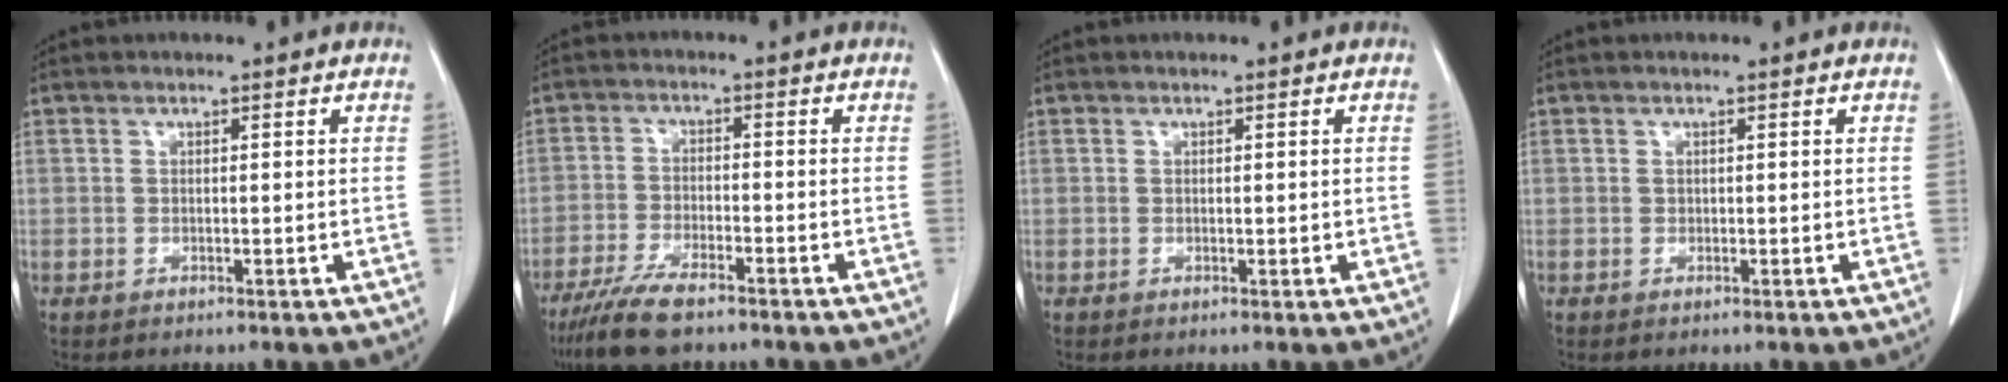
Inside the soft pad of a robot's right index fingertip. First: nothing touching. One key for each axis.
{"total": 8.1, "fx": -6.2, "fy": 1.4, "fz": 4.9, "tx": -0.091, "ty": -0.021, "tz": -0.110}
{"total": 0.8, "fx": 0.0, "fy": 0.3, "fz": 0.7, "tx": -0.012, "ty": -0.003, "tz": 0.004}
{"total": 0.0}